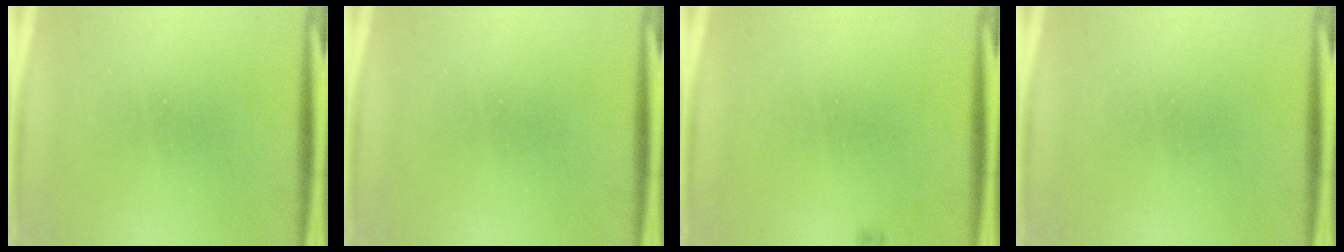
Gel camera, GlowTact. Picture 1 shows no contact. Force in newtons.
{"total": 0.0}
{"total": 0.6}
{"total": 0.0}